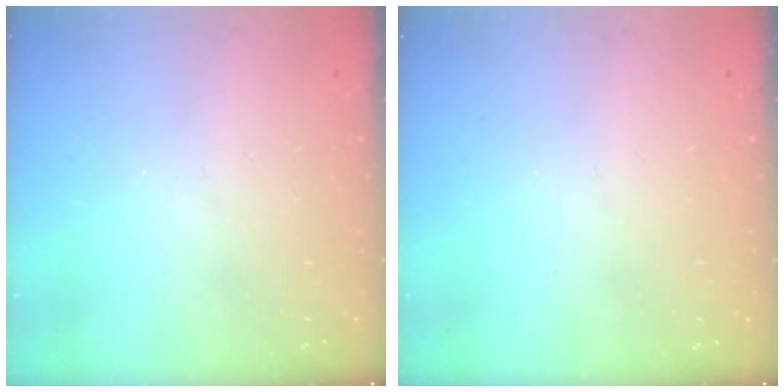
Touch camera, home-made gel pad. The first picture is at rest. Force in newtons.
{"total": 0.0}